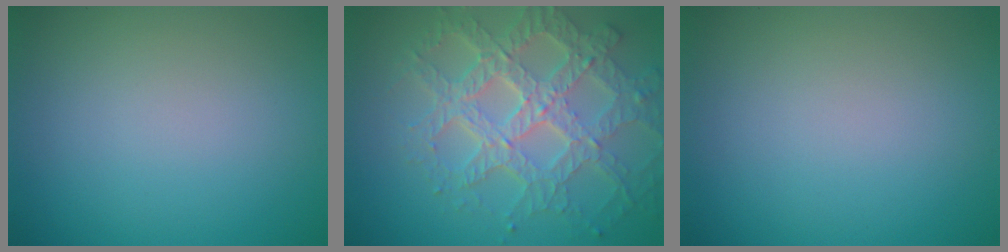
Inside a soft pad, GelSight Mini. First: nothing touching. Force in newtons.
{"total": 7.8, "press": 5.7, "slide": 5.4}
{"total": 0.0}